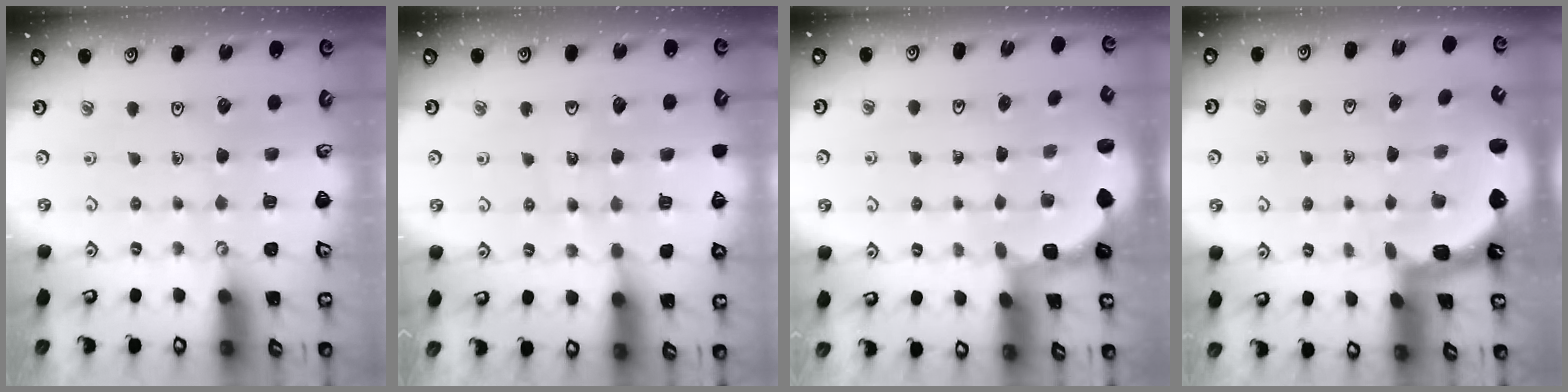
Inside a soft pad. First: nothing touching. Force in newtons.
{"total": 8.6, "press": 8.4, "slide": 2.0}
{"total": 1.9, "press": 1.8, "slide": 0.7}
{"total": 2.7, "press": 1.4, "slide": 2.3}